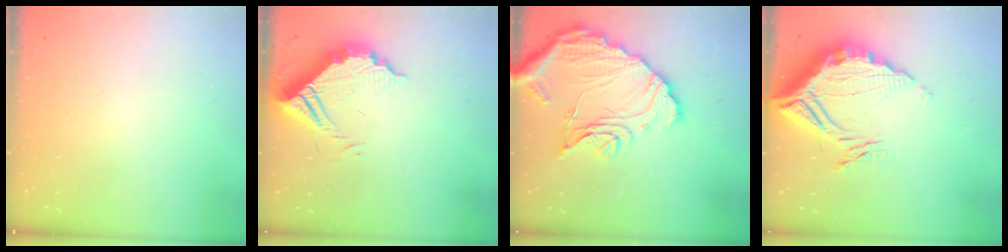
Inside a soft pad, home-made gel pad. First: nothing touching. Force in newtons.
{"total": 11.7, "press": 11.6, "slide": 1.1}
{"total": 16.8, "press": 16.7, "slide": 1.6}
{"total": 16.5, "press": 16.5, "slide": 1.5}